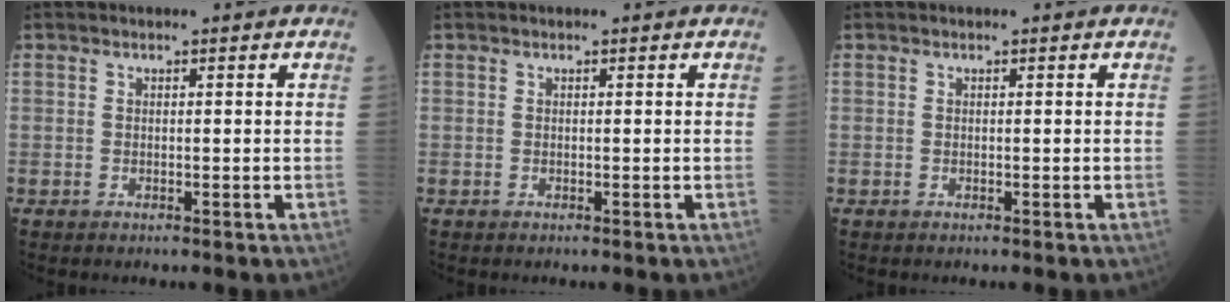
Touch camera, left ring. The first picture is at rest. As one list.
[{"total": 0.0}, {"total": 0.0}]